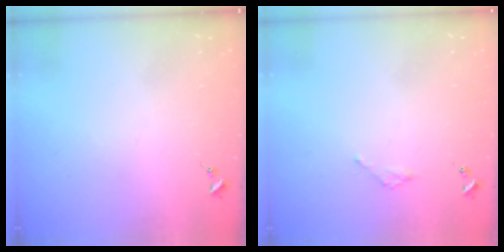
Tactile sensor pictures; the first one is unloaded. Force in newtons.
{"total": 1.8, "press": 1.8, "slide": 0.2}